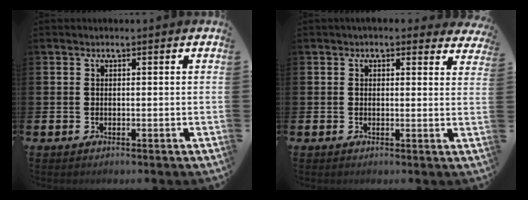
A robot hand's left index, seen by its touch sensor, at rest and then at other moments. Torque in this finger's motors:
{"motor_torque": [1.05, -0.95, 0.19, 0.06]}